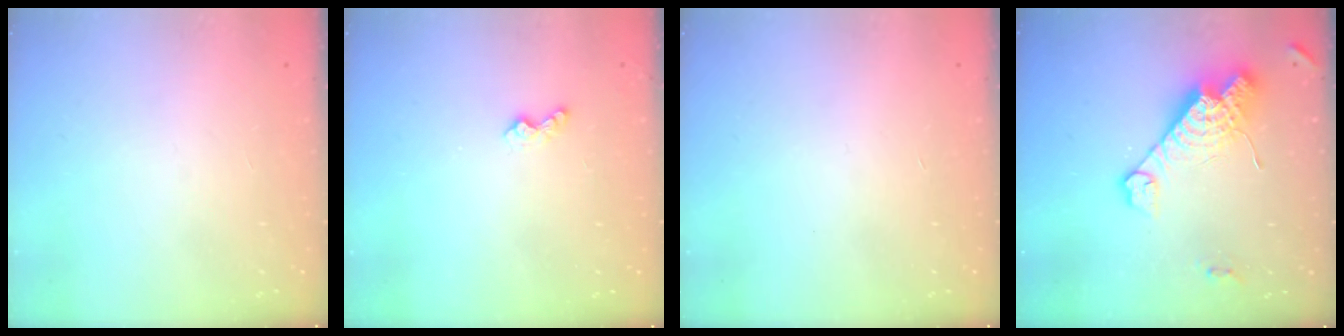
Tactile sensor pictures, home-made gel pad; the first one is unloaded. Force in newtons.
{"total": 4.8, "press": 4.8, "slide": 0.6}
{"total": 0.0}
{"total": 23.1, "press": 23.0, "slide": 2.1}